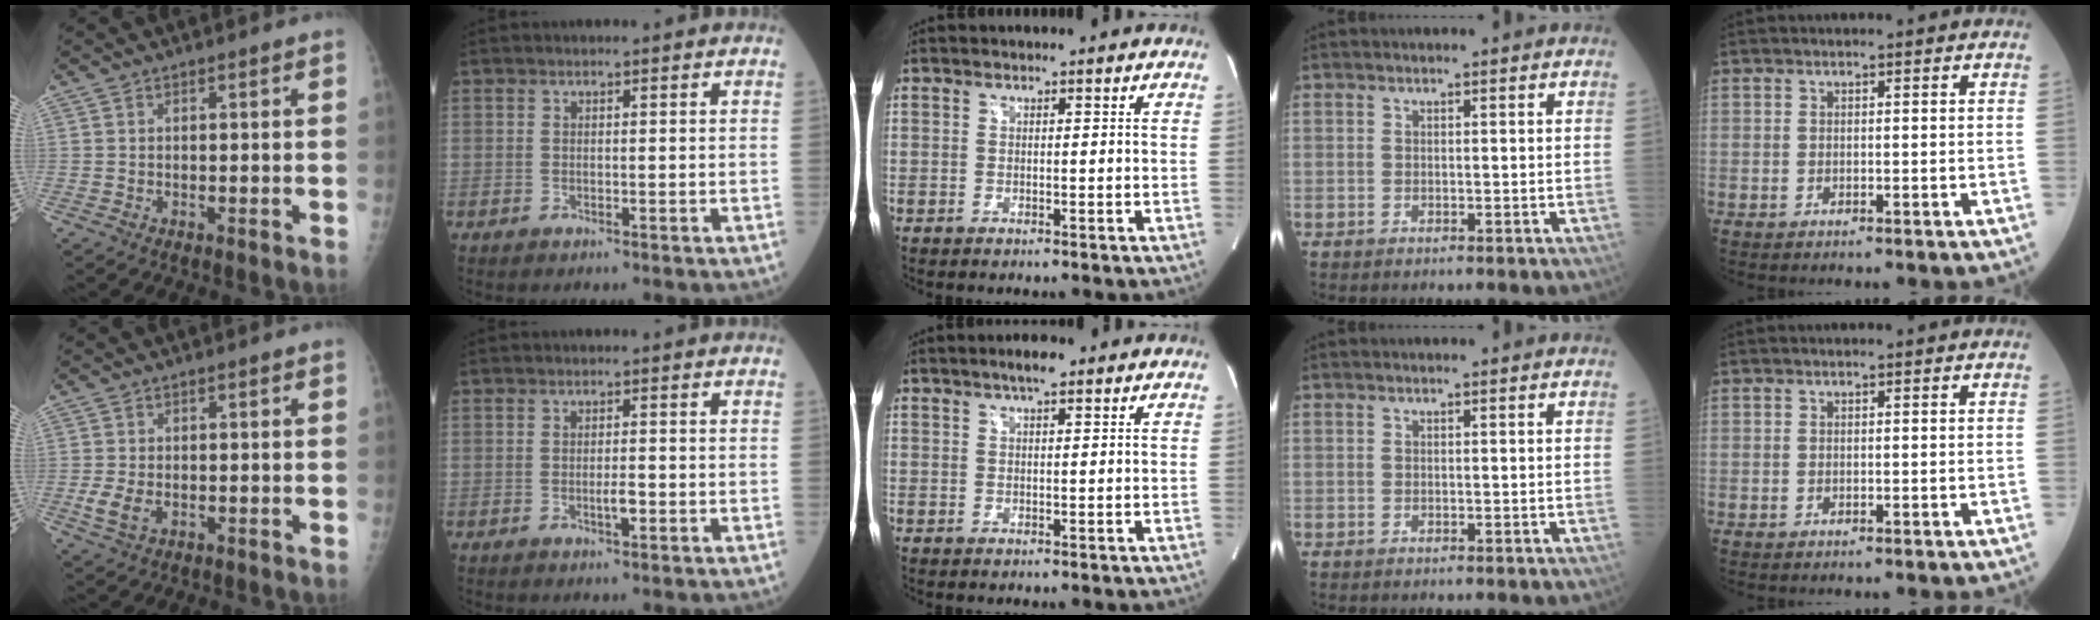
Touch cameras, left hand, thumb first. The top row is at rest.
{"thumb": {"total": 4.2, "force": [-1.1, 2.5, 3.1], "torque": [-0.071, 0.000, -0.018]}, "index": {"total": 1.7, "force": [-0.9, 0.4, 1.3], "torque": [-0.022, -0.005, -0.016]}, "middle": {"total": 3.0, "force": [2.0, 0.5, 2.1], "torque": [-0.043, 0.006, 0.034]}}